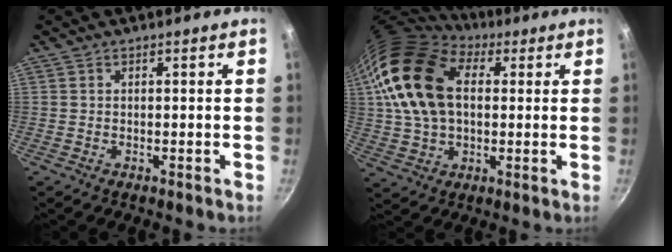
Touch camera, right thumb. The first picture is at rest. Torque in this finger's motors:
{"motor_torque": [-1.01, 2.73, 2.26, 0.51, 0.65]}